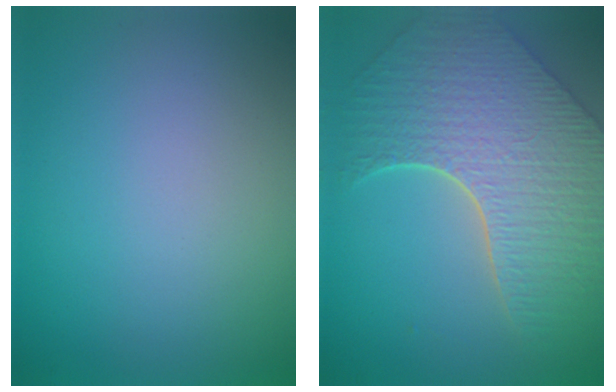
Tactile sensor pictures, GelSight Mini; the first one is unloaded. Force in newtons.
{"total": 8.5, "press": 6.1, "slide": 5.8}